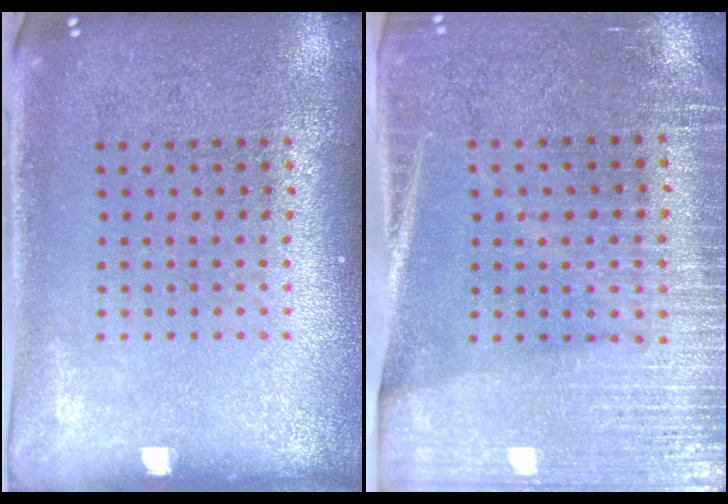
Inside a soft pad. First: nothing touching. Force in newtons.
{"total": 3.5, "press": 3.1, "slide": 1.7}